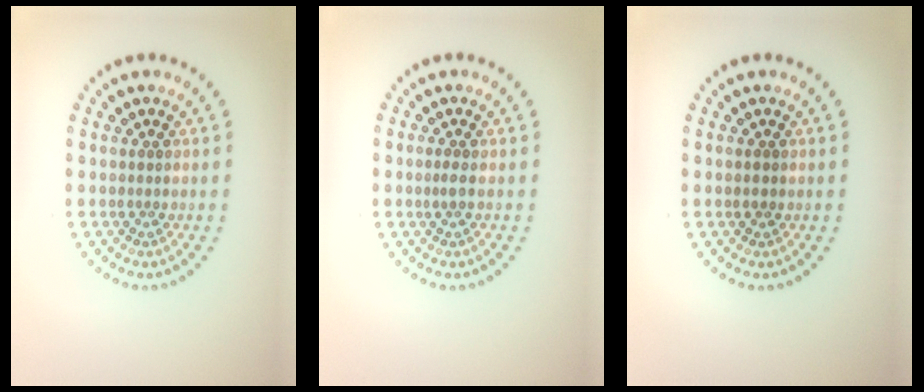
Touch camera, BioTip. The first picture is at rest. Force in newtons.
{"total": 0.7, "press": 0.6, "slide": 0.3}
{"total": 0.9, "press": 0.9, "slide": 0.2}